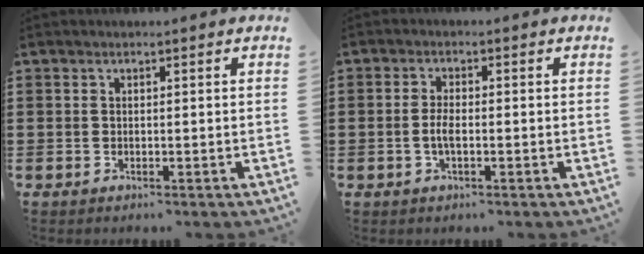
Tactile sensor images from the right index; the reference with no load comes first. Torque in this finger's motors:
{"motor_torque": [0.50, 1.65, 0.03, 0.01]}